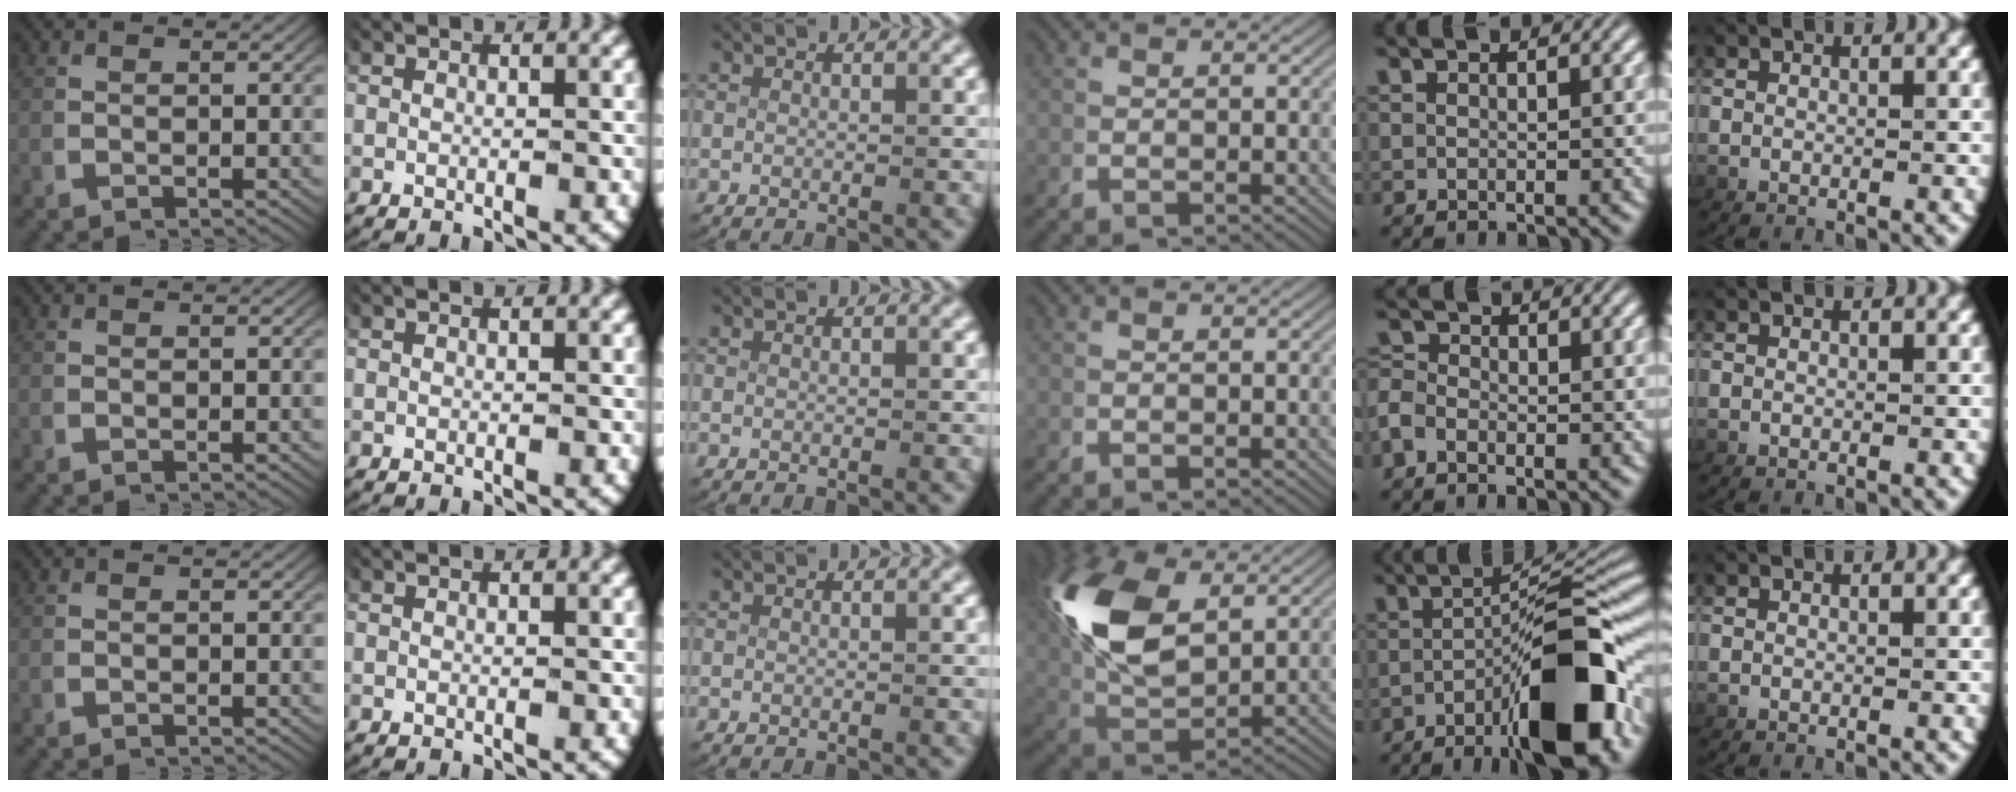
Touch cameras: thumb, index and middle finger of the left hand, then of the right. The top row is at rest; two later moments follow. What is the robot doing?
{"motion": "lift_and_place", "object": "fork"}